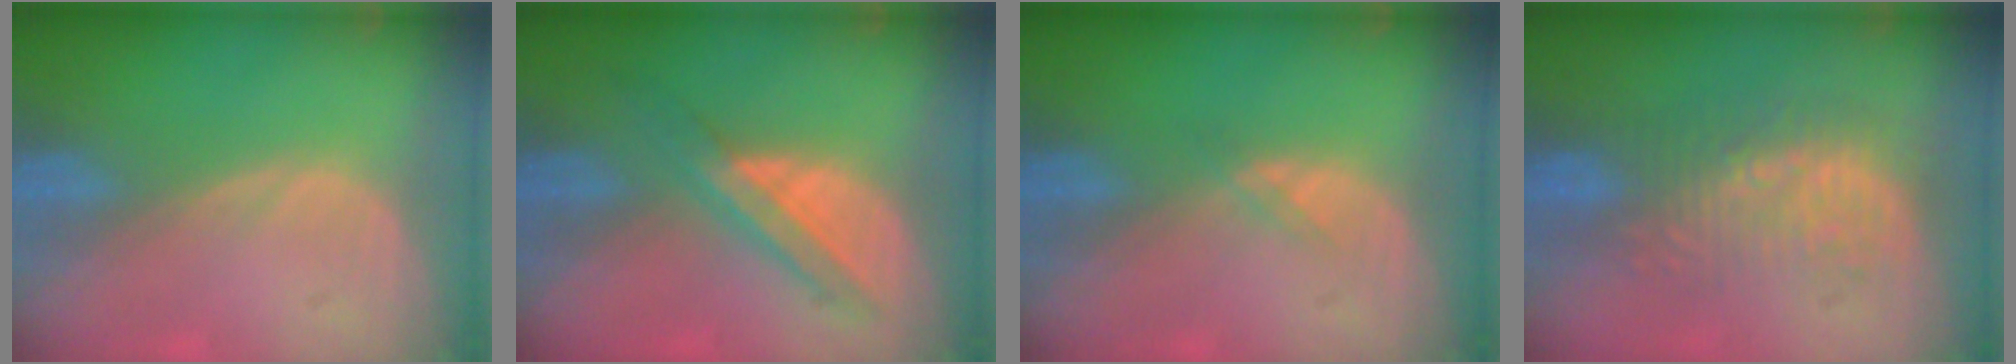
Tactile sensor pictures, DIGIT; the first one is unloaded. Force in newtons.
{"total": 5.8, "press": 5.8, "slide": 0.4}
{"total": 1.0, "press": 1.0, "slide": 0.2}
{"total": 8.9, "press": 8.7, "slide": 1.9}